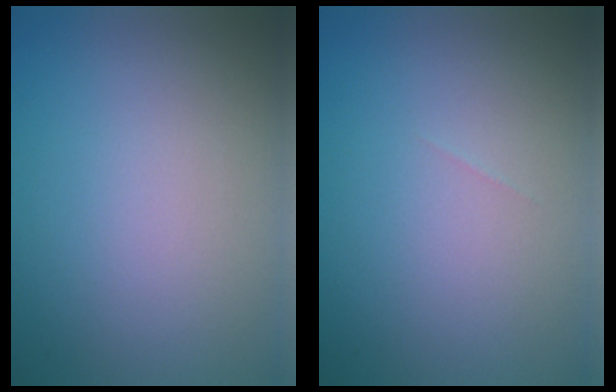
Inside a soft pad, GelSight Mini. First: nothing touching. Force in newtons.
{"total": 0.0}